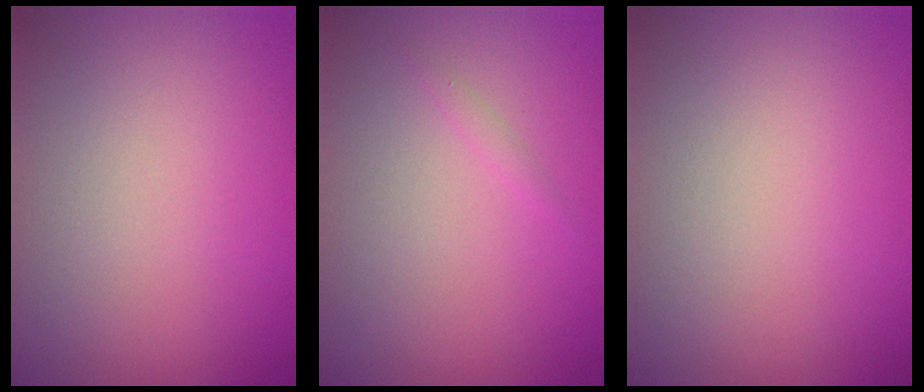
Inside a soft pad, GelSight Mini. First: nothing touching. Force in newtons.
{"total": 0.5, "press": 0.5, "slide": 0.0}
{"total": 0.0}